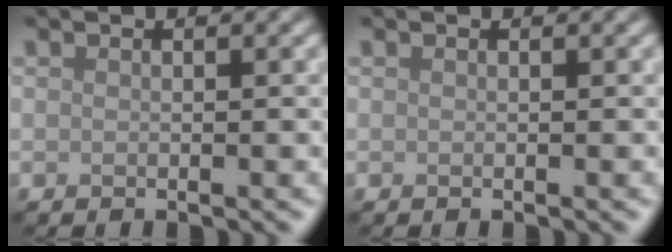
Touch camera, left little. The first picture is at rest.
{"total": 0.0}